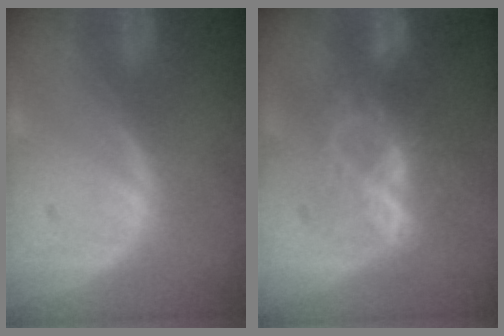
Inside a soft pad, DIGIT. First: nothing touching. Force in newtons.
{"total": 6.3, "press": 5.8, "slide": 2.6}